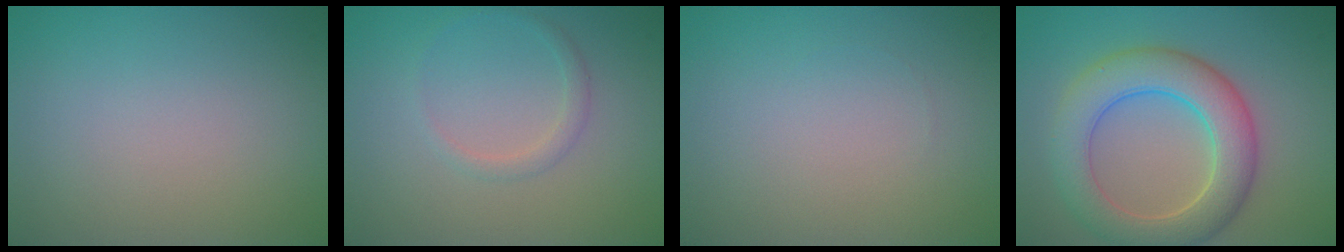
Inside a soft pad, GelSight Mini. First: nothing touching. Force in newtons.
{"total": 1.2, "press": 1.2, "slide": 0.1}
{"total": 0.0}
{"total": 6.9, "press": 6.9, "slide": 0.5}